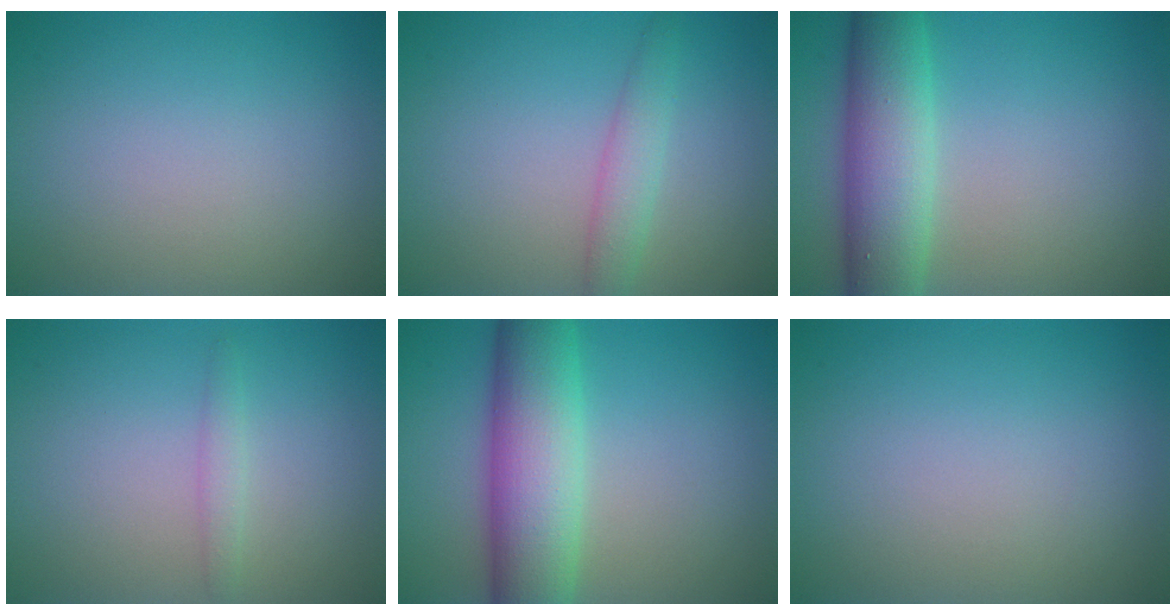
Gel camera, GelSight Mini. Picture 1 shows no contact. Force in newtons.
{"total": 2.3, "press": 2.3, "slide": 0.0}
{"total": 7.3, "press": 7.3, "slide": 0.4}
{"total": 1.1, "press": 1.1, "slide": 0.0}
{"total": 8.8, "press": 8.8, "slide": 0.1}
{"total": 0.0}